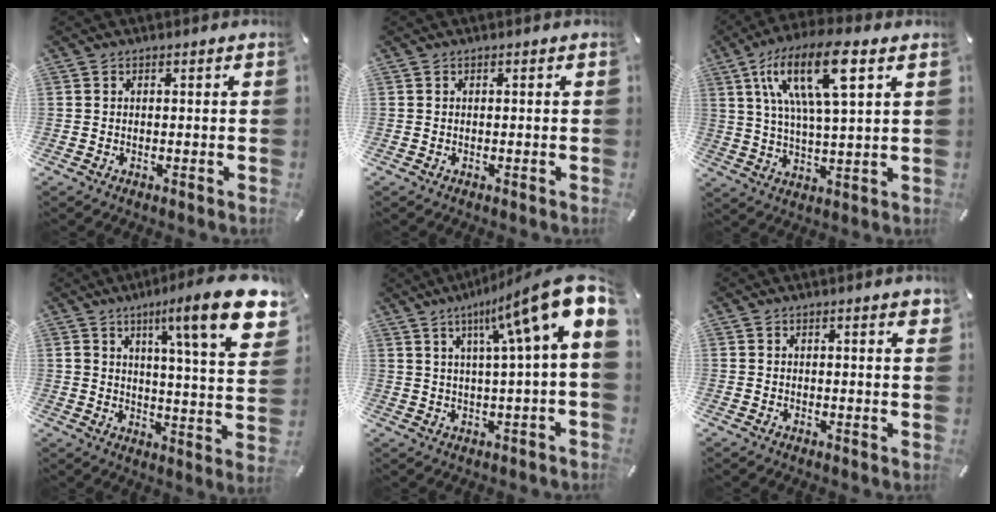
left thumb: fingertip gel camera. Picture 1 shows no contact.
{"total": 0.0}
{"total": 17.1, "force": [7.7, 5.0, 14.4], "torque": [-0.287, -0.013, 0.123]}
{"total": 18.2, "force": [8.8, 1.9, 15.9], "torque": [-0.239, -0.053, 0.120]}
{"total": 16.8, "force": [7.3, 2.0, 15.0], "torque": [-0.232, -0.047, 0.102]}
{"total": 1.5, "force": [0.9, 0.2, 1.2], "torque": [-0.016, -0.002, 0.013]}